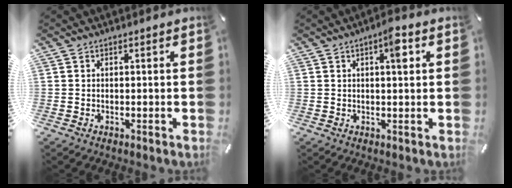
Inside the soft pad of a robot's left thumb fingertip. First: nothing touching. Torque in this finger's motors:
{"motor_torque": [0.65, 0.88, 0.38, -0.55, 0.16]}